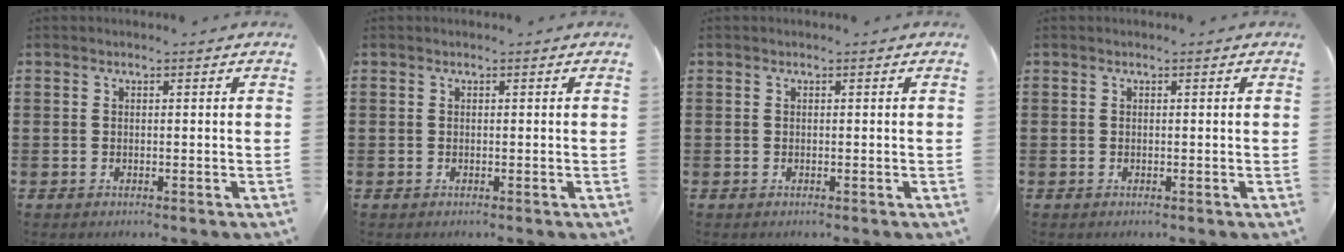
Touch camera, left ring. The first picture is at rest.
{"total": 0.0}
{"total": 0.0}
{"total": 0.0}